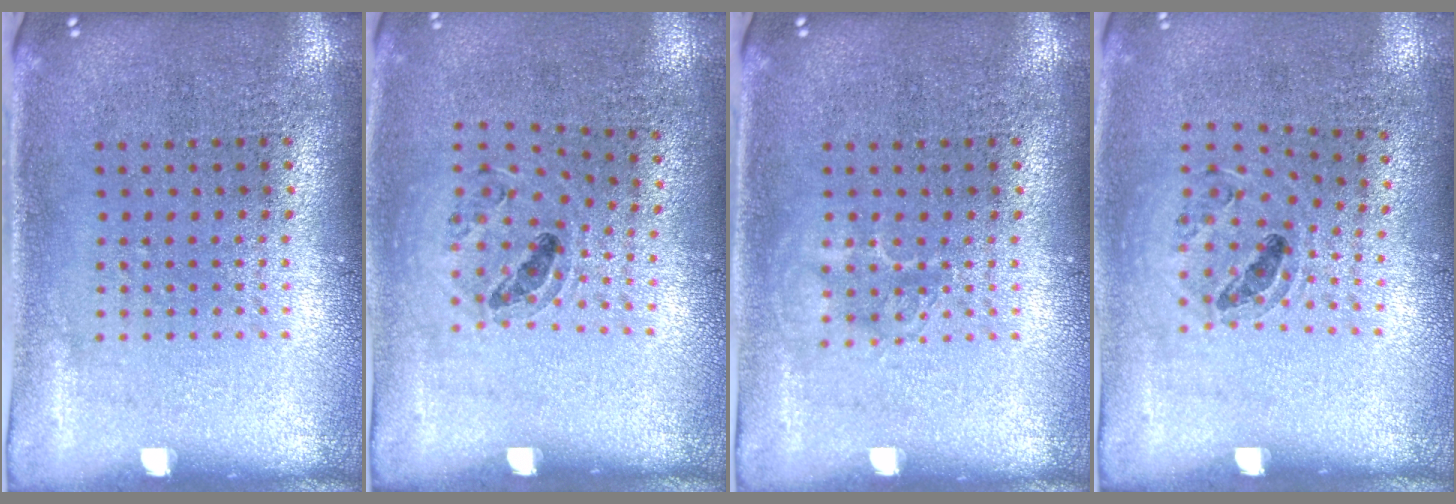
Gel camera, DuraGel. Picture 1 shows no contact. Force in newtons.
{"total": 0.9, "press": 0.8, "slide": 0.3}
{"total": 1.2, "press": 1.2, "slide": 0.2}
{"total": 0.9, "press": 0.9, "slide": 0.3}